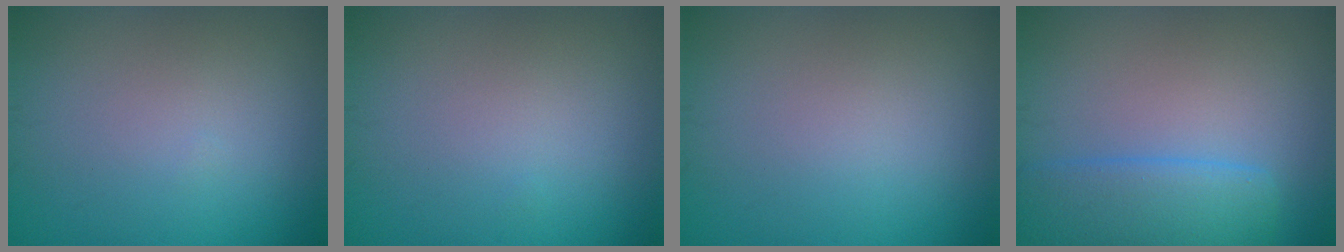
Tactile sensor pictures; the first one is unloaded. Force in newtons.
{"total": 0.0}
{"total": 0.0}
{"total": 4.7, "press": 4.6, "slide": 0.3}